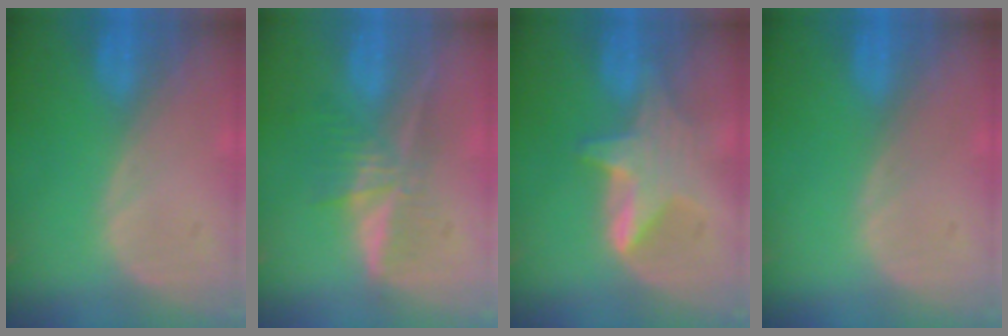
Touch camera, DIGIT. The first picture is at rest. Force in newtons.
{"total": 5.9, "press": 5.5, "slide": 2.0}
{"total": 6.0, "press": 5.9, "slide": 0.9}
{"total": 0.0}